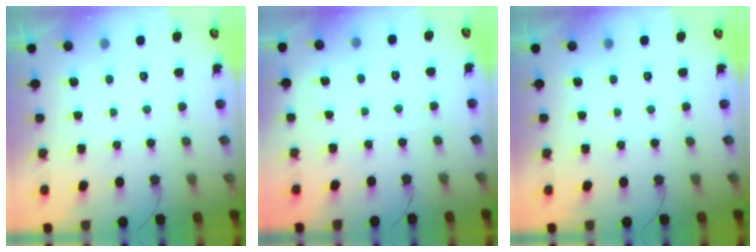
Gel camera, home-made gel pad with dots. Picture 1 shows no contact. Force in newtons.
{"total": 2.3, "press": 2.2, "slide": 0.3}
{"total": 0.0}